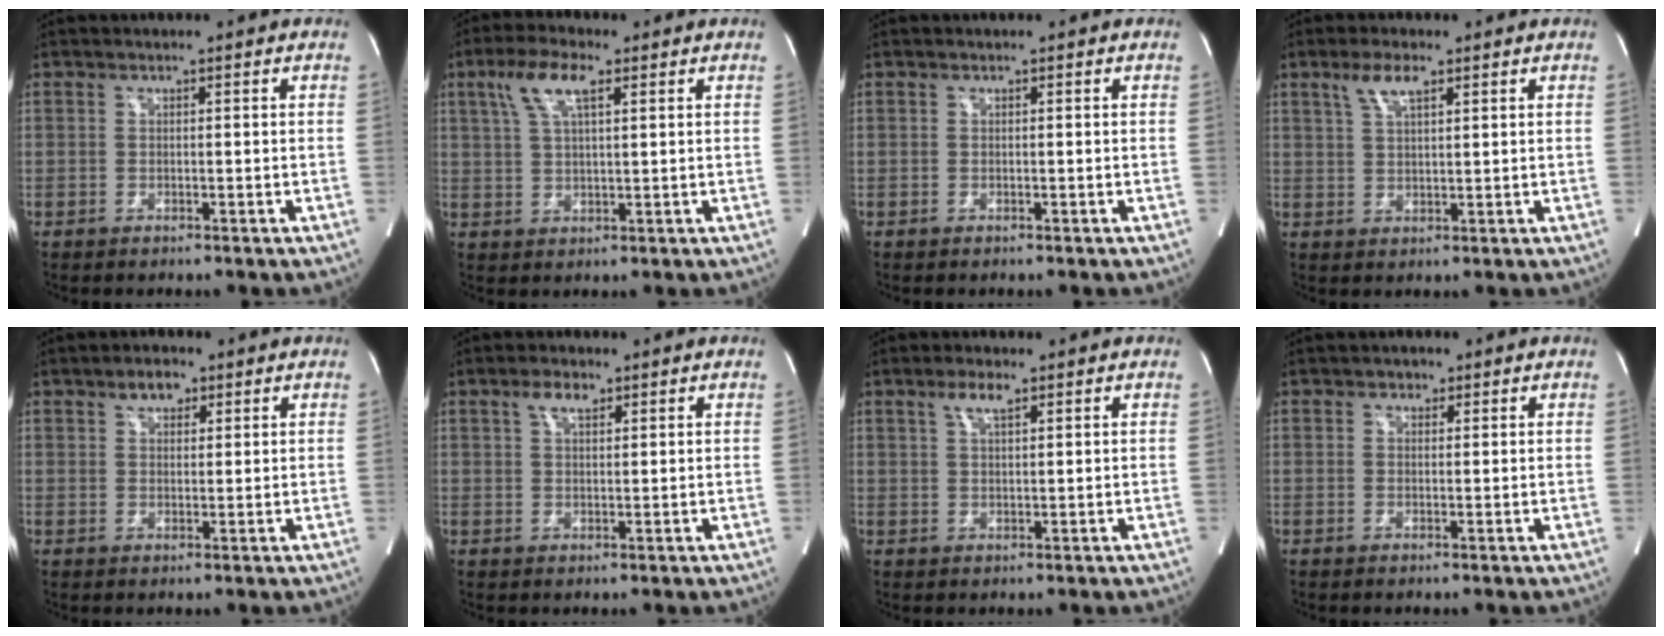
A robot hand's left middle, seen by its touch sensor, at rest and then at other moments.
{"total": 6.8, "force": [3.2, 1.8, 5.7], "torque": [-0.122, 0.018, 0.064]}
{"total": 0.0}
{"total": 4.4, "force": [2.6, 1.2, 3.3], "torque": [-0.072, 0.008, 0.053]}
{"total": 3.3, "force": [2.0, 1.8, 1.8], "torque": [-0.033, 0.010, 0.035]}
{"total": 3.1, "force": [1.8, 1.3, 2.1], "torque": [-0.044, 0.009, 0.036]}
{"total": 3.1, "force": [1.9, 0.8, 2.4], "torque": [-0.049, 0.007, 0.037]}
{"total": 1.4, "force": [0.8, 1.1, 0.5], "torque": [-0.006, 0.003, 0.010]}